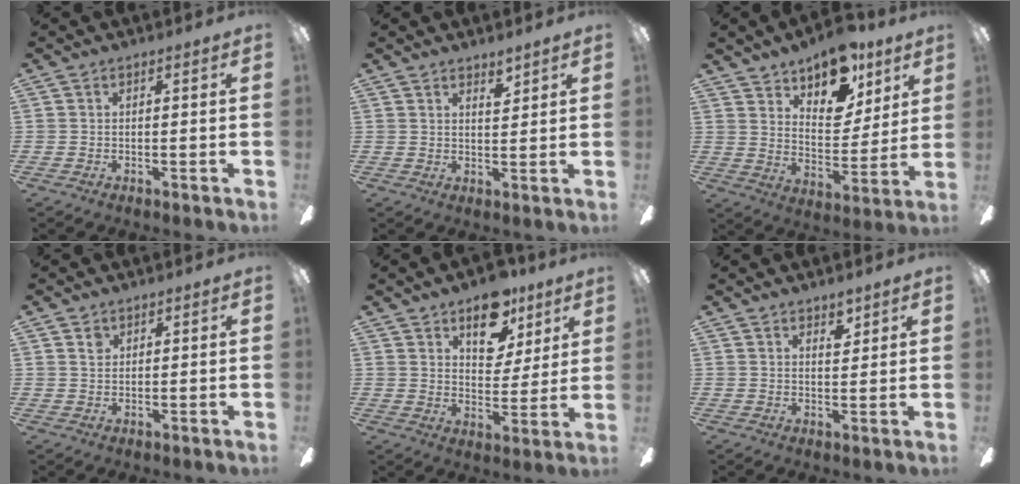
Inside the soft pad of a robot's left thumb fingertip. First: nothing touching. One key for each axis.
{"total": 3.5, "fx": 3.1, "fy": 1.1, "fz": 1.3, "tx": -0.006, "ty": -0.018, "tz": 0.051}
{"total": 14.0, "fx": 10.4, "fy": 7.0, "fz": 6.3, "tx": -0.096, "ty": -0.060, "tz": 0.188}
{"total": 2.0, "fx": 1.4, "fy": 1.3, "fz": 0.5, "tx": 0.005, "ty": -0.007, "tz": 0.023}
{"total": 12.7, "fx": 7.8, "fy": 7.6, "fz": 6.6, "tx": -0.081, "ty": -0.037, "tz": 0.139}
{"total": 4.0, "fx": 3.2, "fy": 1.7, "fz": 1.6, "tx": -0.004, "ty": -0.019, "tz": 0.052}